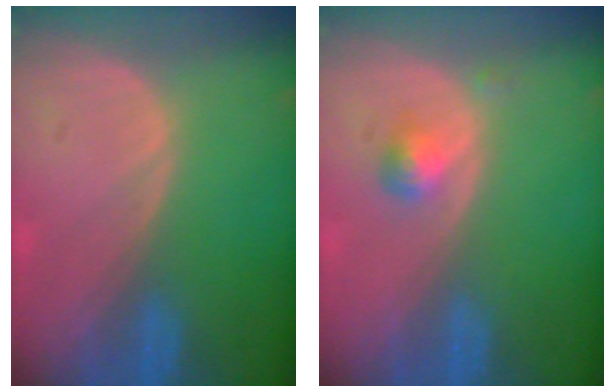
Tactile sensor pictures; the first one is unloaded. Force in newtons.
{"total": 2.2, "press": 2.2, "slide": 0.2}